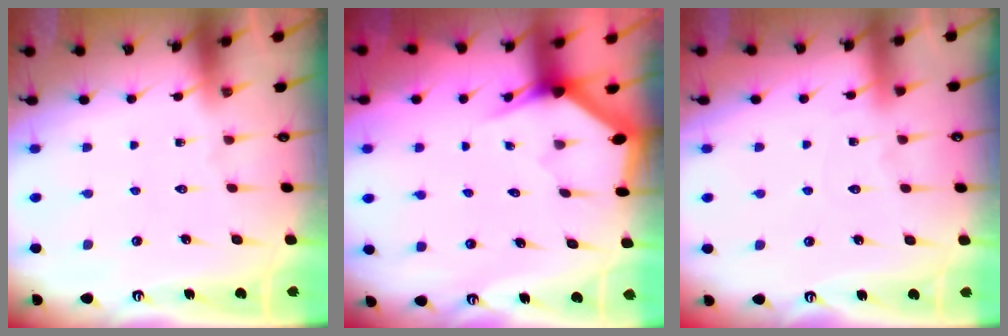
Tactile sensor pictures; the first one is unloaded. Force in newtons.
{"total": 3.0, "press": 3.0, "slide": 0.0}
{"total": 5.4, "press": 5.3, "slide": 0.7}